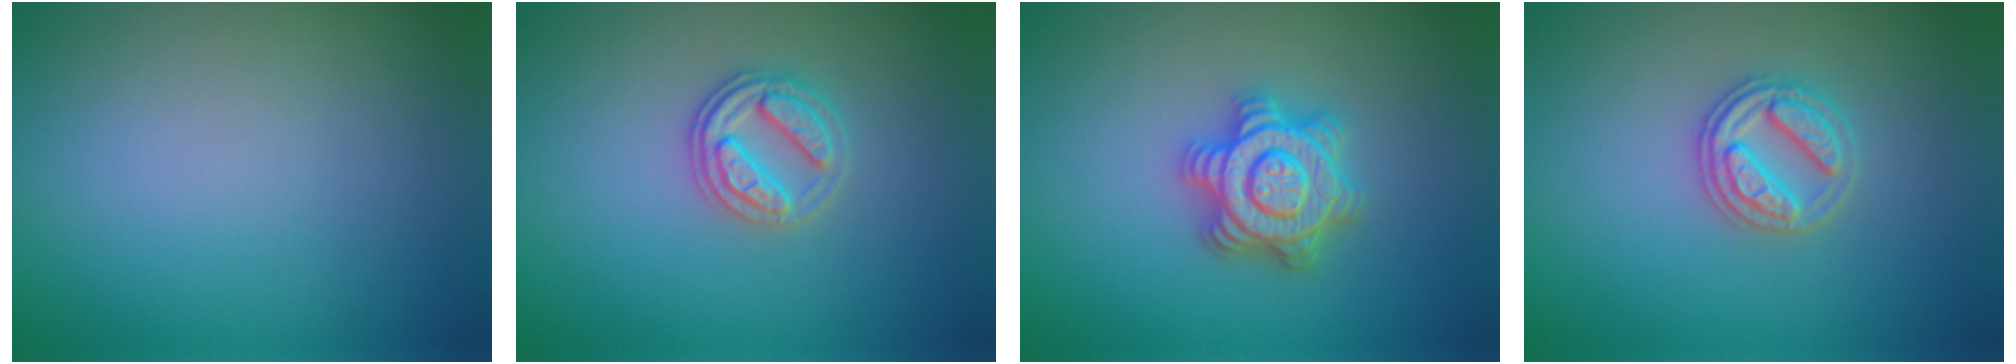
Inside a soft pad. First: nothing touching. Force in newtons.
{"total": 2.7, "press": 2.6, "slide": 0.8}
{"total": 4.7, "press": 4.7, "slide": 0.6}
{"total": 2.7, "press": 2.7, "slide": 0.5}